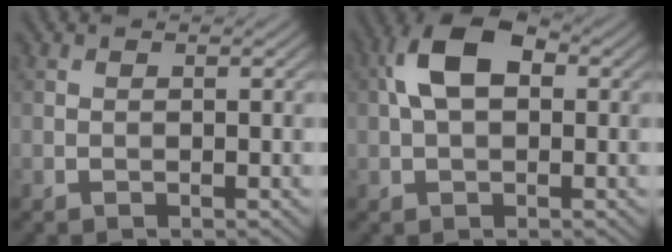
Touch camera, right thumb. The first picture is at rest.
{"total": 7.8, "force": [1.4, 4.6, 6.1], "torque": [-0.128, 0.014, 0.015]}